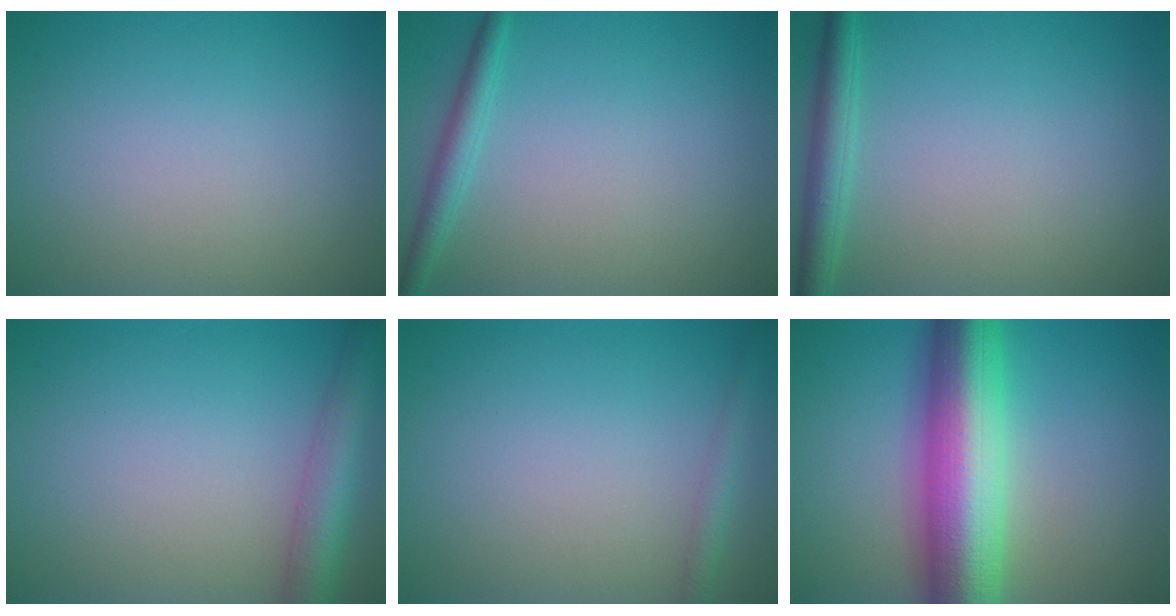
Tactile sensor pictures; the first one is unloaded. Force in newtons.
{"total": 2.0, "press": 2.0, "slide": 0.1}
{"total": 2.7, "press": 2.7, "slide": 0.1}
{"total": 4.5, "press": 4.5, "slide": 0.2}
{"total": 1.5, "press": 1.5, "slide": 0.1}
{"total": 12.2, "press": 12.2, "slide": 0.1}